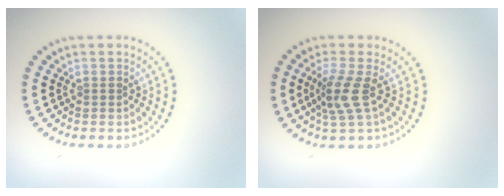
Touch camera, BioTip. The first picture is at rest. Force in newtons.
{"total": 2.9, "press": 2.1, "slide": 1.9}